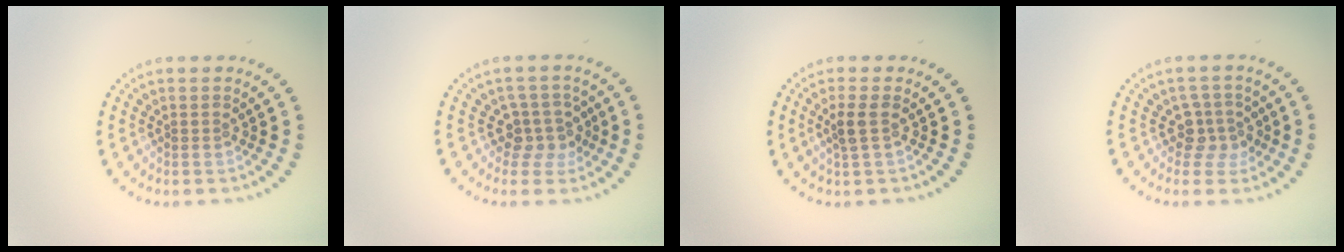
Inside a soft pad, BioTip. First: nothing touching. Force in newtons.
{"total": 2.7, "press": 2.2, "slide": 1.5}
{"total": 1.7, "press": 1.5, "slide": 0.9}
{"total": 2.5, "press": 2.0, "slide": 1.5}